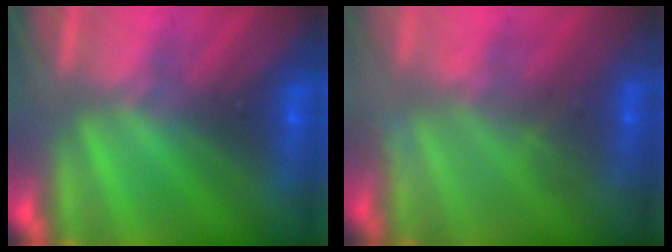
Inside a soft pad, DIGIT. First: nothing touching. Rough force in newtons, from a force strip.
{"total": 2.8}